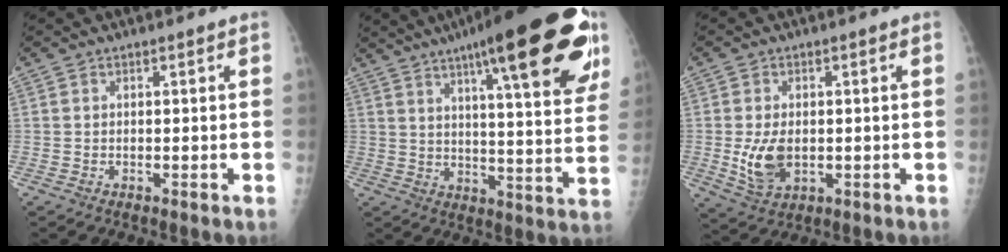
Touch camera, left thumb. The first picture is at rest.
{"total": 27.4, "force": [15.1, 6.1, 22.1], "torque": [-0.292, -0.030, 0.207]}
{"total": 6.8, "force": [-0.8, 4.4, 5.2], "torque": [-0.094, -0.006, -0.004]}